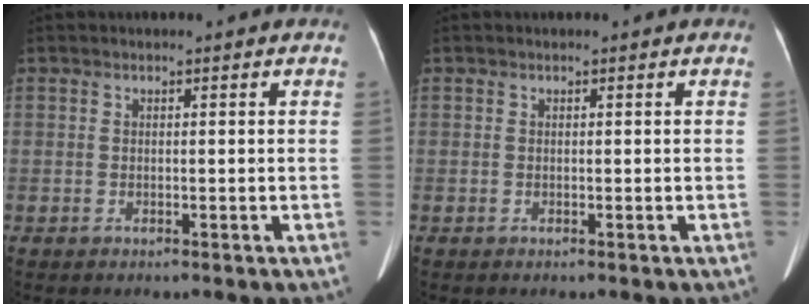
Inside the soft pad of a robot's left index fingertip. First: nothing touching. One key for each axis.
{"total": 0.0}